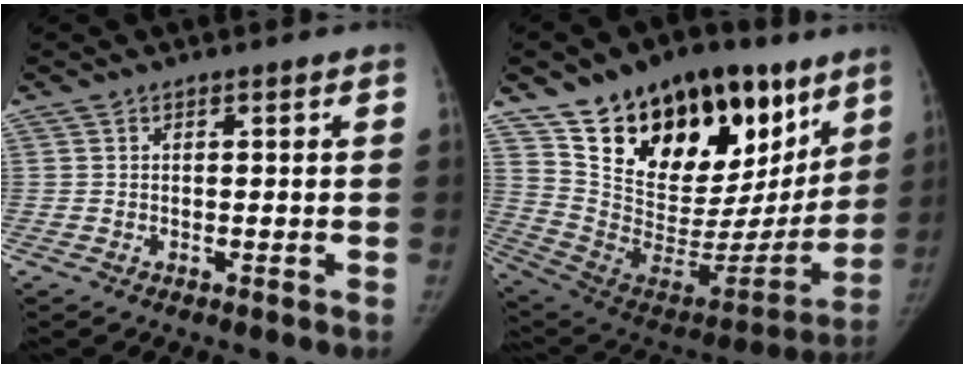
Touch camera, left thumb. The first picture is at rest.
{"total": 31.2, "force": [19.3, 17.0, 17.7], "torque": [-0.225, -0.052, 0.324]}